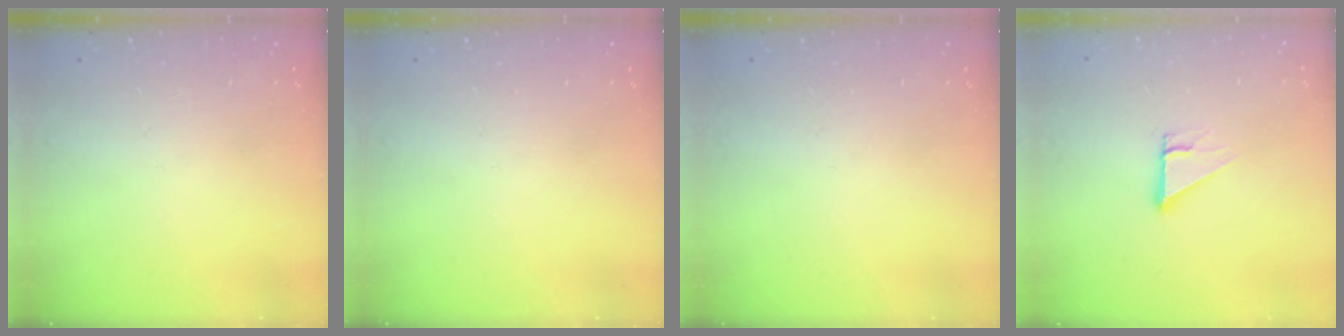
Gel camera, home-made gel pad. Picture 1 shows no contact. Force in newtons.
{"total": 0.0}
{"total": 0.0}
{"total": 2.7, "press": 2.7, "slide": 0.0}